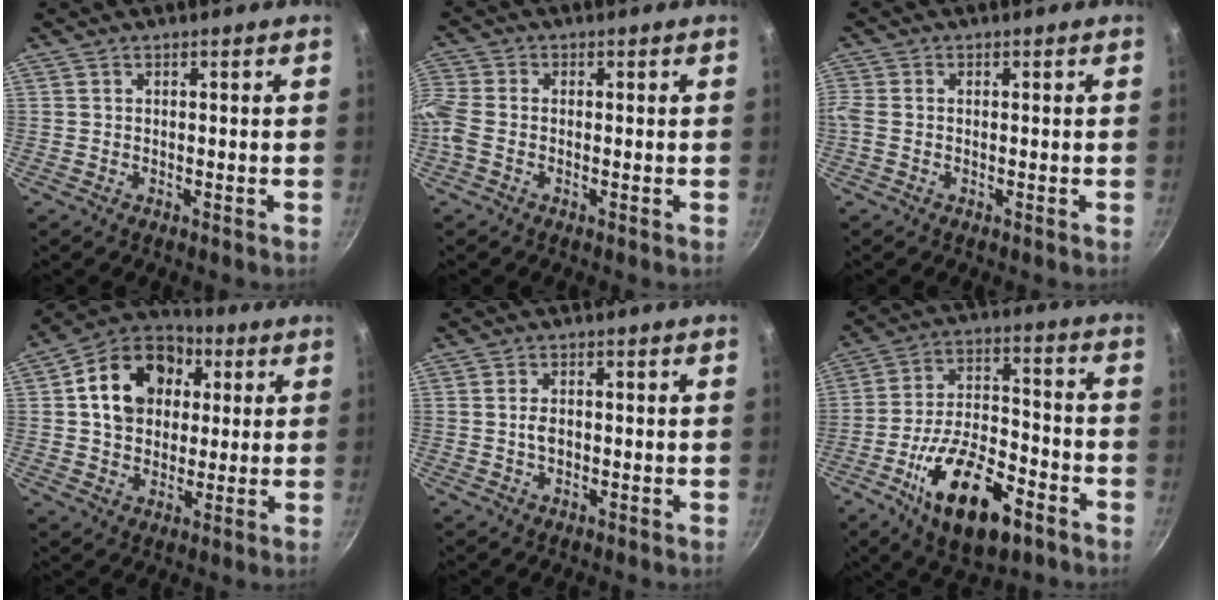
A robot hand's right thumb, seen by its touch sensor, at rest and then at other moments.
{"total": 4.3, "force": [-1.6, 3.0, 2.7], "torque": [-0.065, 0.006, -0.049]}
{"total": 2.3, "force": [-0.3, 1.6, 1.5], "torque": [-0.042, 0.005, -0.012]}
{"total": 16.4, "force": [3.6, 12.8, 9.6], "torque": [-0.140, 0.022, 0.048]}
{"total": 5.0, "force": [0.4, 3.4, 3.7], "torque": [-0.052, -0.005, 0.008]}
{"total": 19.4, "force": [-9.2, 8.9, 14.5], "torque": [-0.236, 0.043, -0.156]}